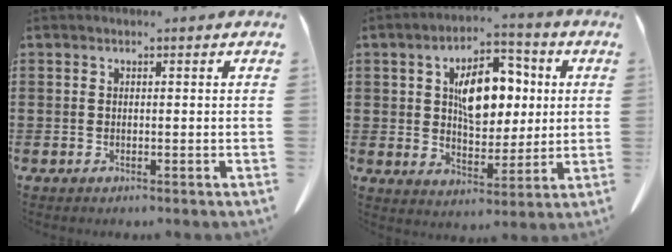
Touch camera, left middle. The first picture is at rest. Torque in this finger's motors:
{"motor_torque": [1.05, 0.70, 0.48, 0.21]}